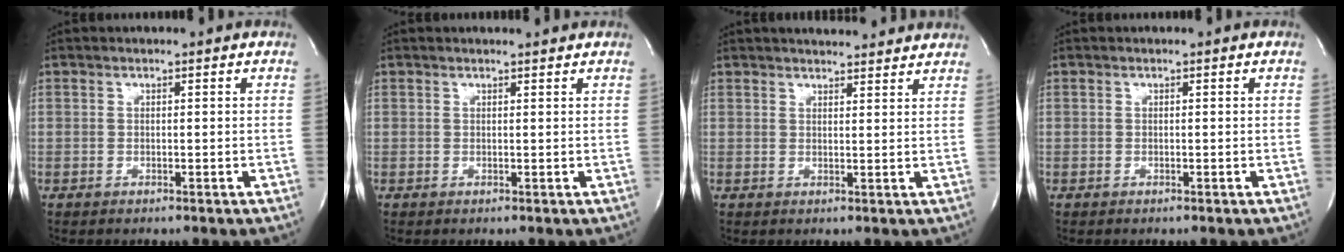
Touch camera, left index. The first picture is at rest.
{"total": 1.6, "force": [1.6, 0.0, 0.2], "torque": [-0.008, -0.002, 0.018]}
{"total": 9.5, "force": [8.8, 1.7, 3.1], "torque": [-0.039, 0.012, 0.101]}
{"total": 0.0}